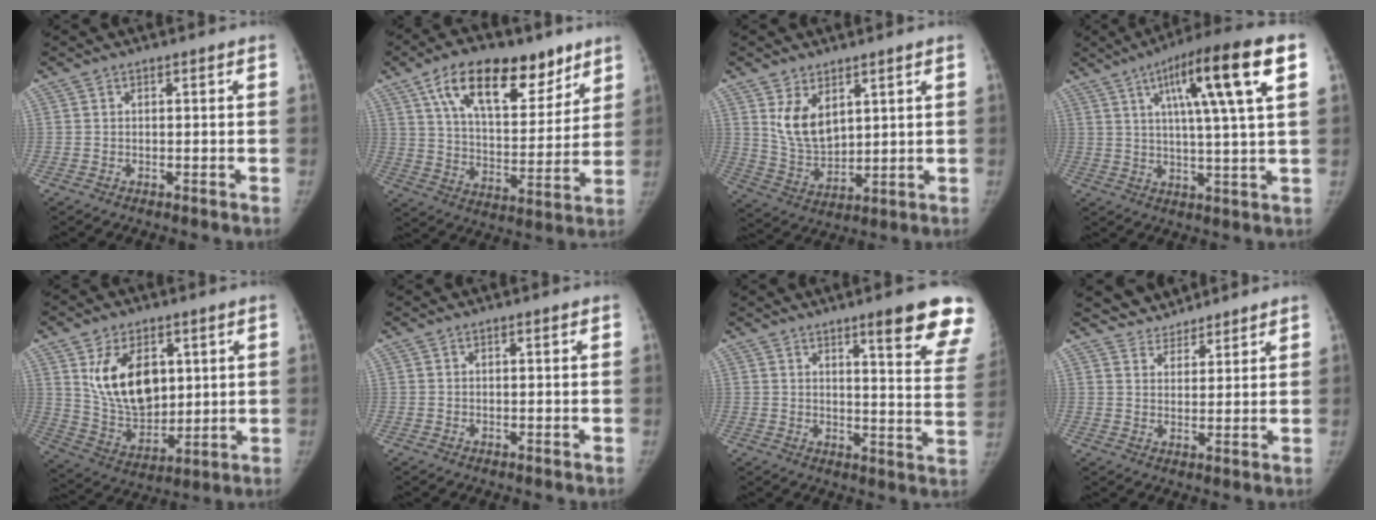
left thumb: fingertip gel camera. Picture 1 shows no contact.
{"total": 21.0, "force": [12.2, 10.4, 13.6], "torque": [-0.174, -0.037, 0.205]}
{"total": 8.8, "force": [4.0, 5.3, 5.9], "torque": [-0.085, -0.030, 0.091]}
{"total": 17.0, "force": [6.4, 2.0, 15.6], "torque": [-0.244, 0.001, 0.094]}
{"total": 15.1, "force": [4.7, 9.7, 10.6], "torque": [-0.145, -0.029, 0.103]}
{"total": 0.0}
{"total": 14.9, "force": [10.3, 1.7, 10.7], "torque": [-0.103, -0.057, 0.120]}
{"total": 5.6, "force": [5.2, 2.2, -0.4], "torque": [0.028, -0.022, 0.088]}